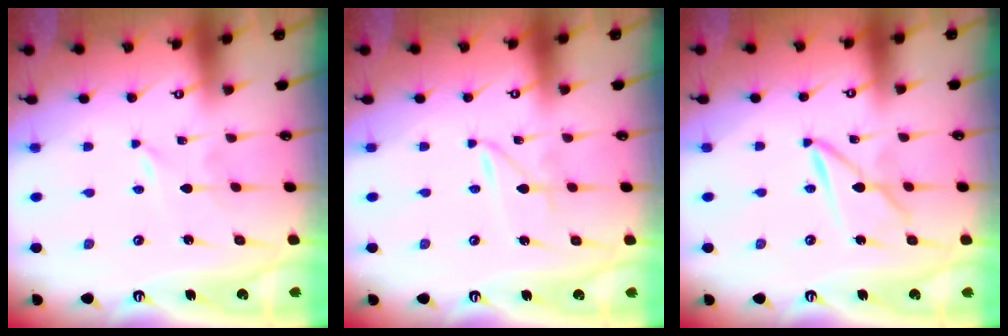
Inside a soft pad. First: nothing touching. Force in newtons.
{"total": 1.4, "press": 1.4, "slide": 0.2}
{"total": 5.8, "press": 5.8, "slide": 0.4}